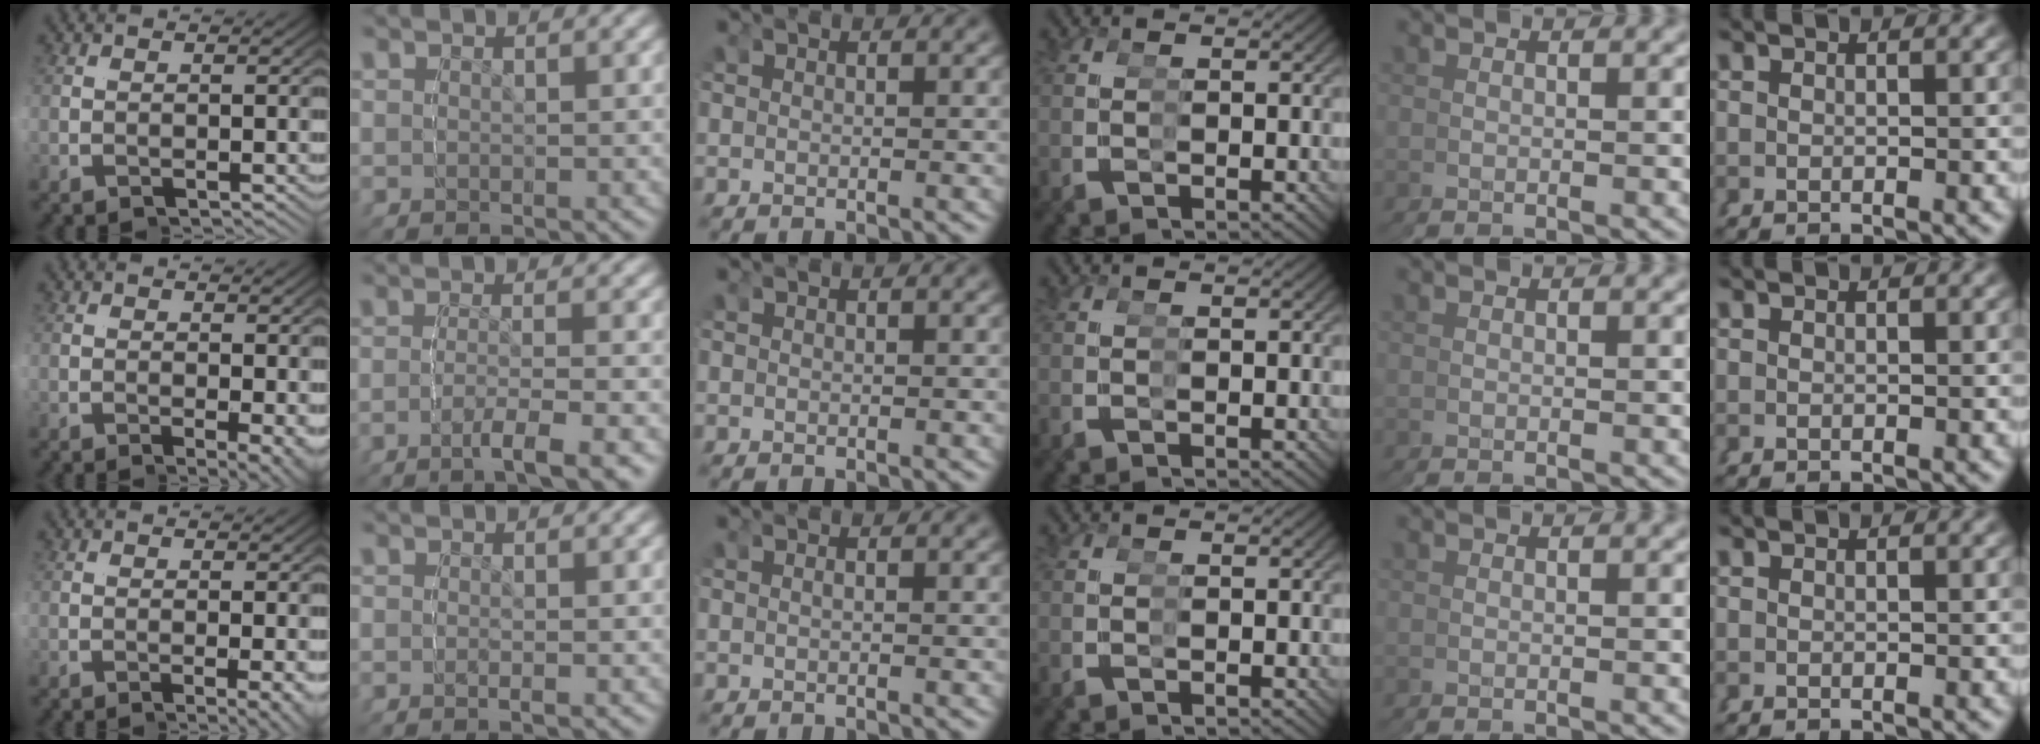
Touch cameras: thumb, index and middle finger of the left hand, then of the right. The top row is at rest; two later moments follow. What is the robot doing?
{"motion": "grasp_and_lifting", "object": "condiment"}